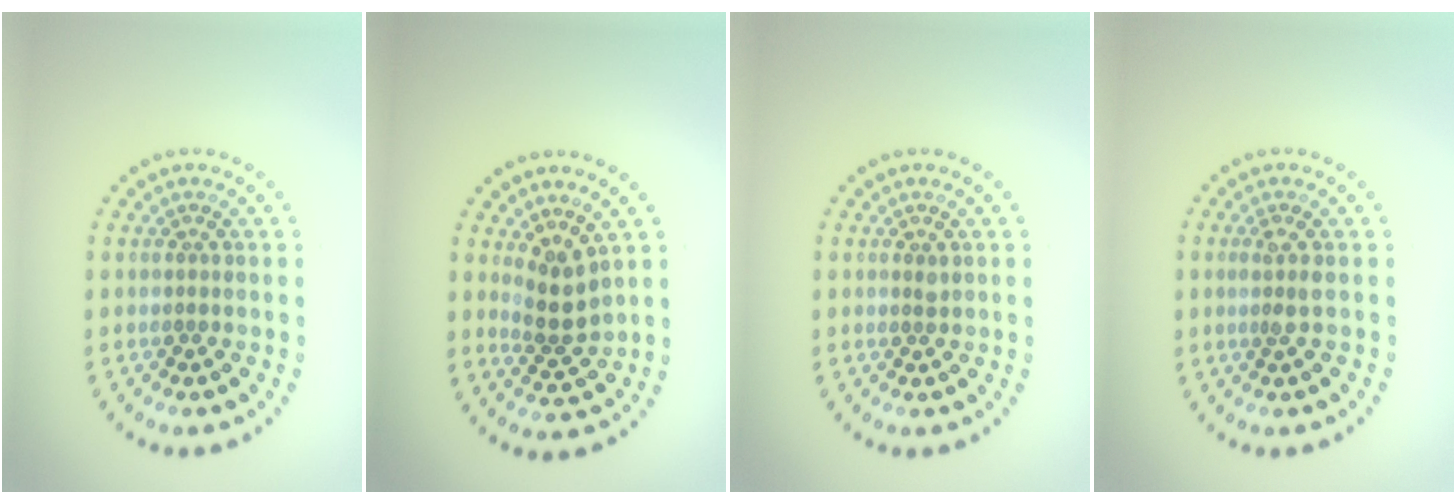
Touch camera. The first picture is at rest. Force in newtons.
{"total": 2.6, "press": 2.1, "slide": 1.5}
{"total": 0.6, "press": 0.5, "slide": 0.3}
{"total": 1.3, "press": 1.0, "slide": 0.8}